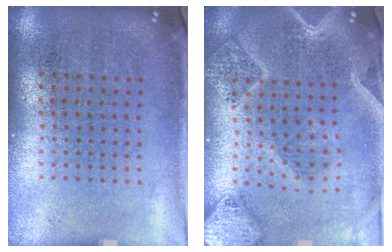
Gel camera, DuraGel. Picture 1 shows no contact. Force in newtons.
{"total": 2.8, "press": 2.4, "slide": 1.4}